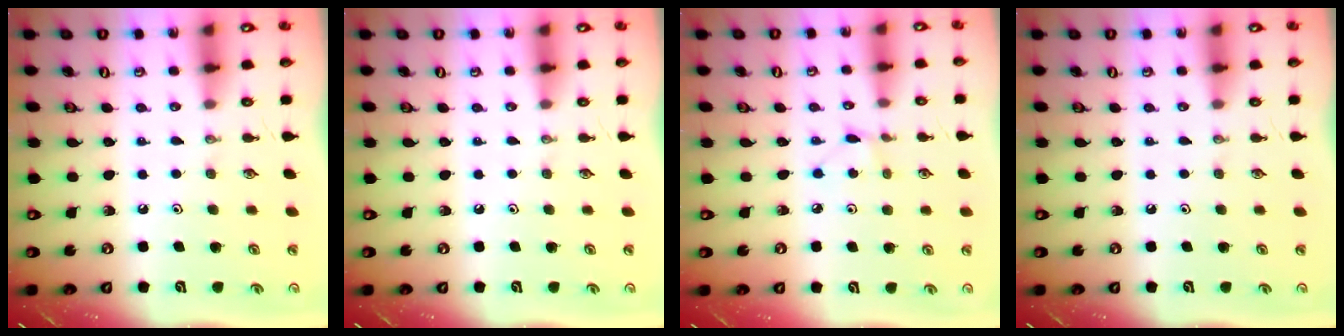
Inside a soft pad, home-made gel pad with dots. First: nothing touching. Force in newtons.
{"total": 0.0}
{"total": 3.0, "press": 3.0, "slide": 0.4}
{"total": 0.0}